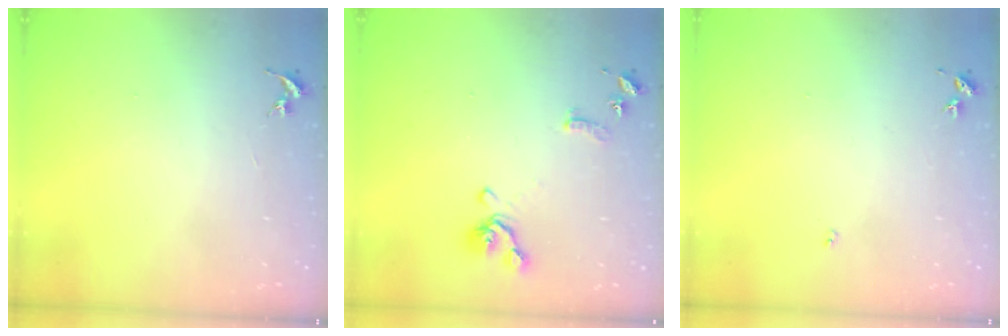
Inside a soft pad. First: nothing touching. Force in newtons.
{"total": 11.3, "press": 11.2, "slide": 1.3}
{"total": 3.0, "press": 3.0, "slide": 0.4}